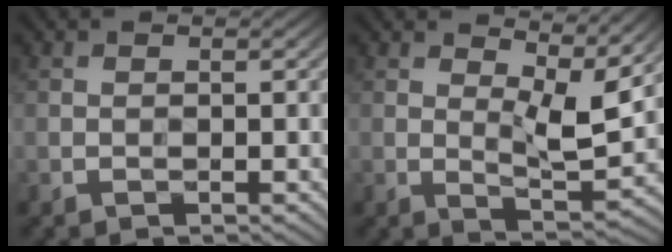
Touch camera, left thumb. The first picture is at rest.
{"total": 7.7, "force": [4.5, 2.2, 5.8], "torque": [-0.102, -0.009, 0.073]}